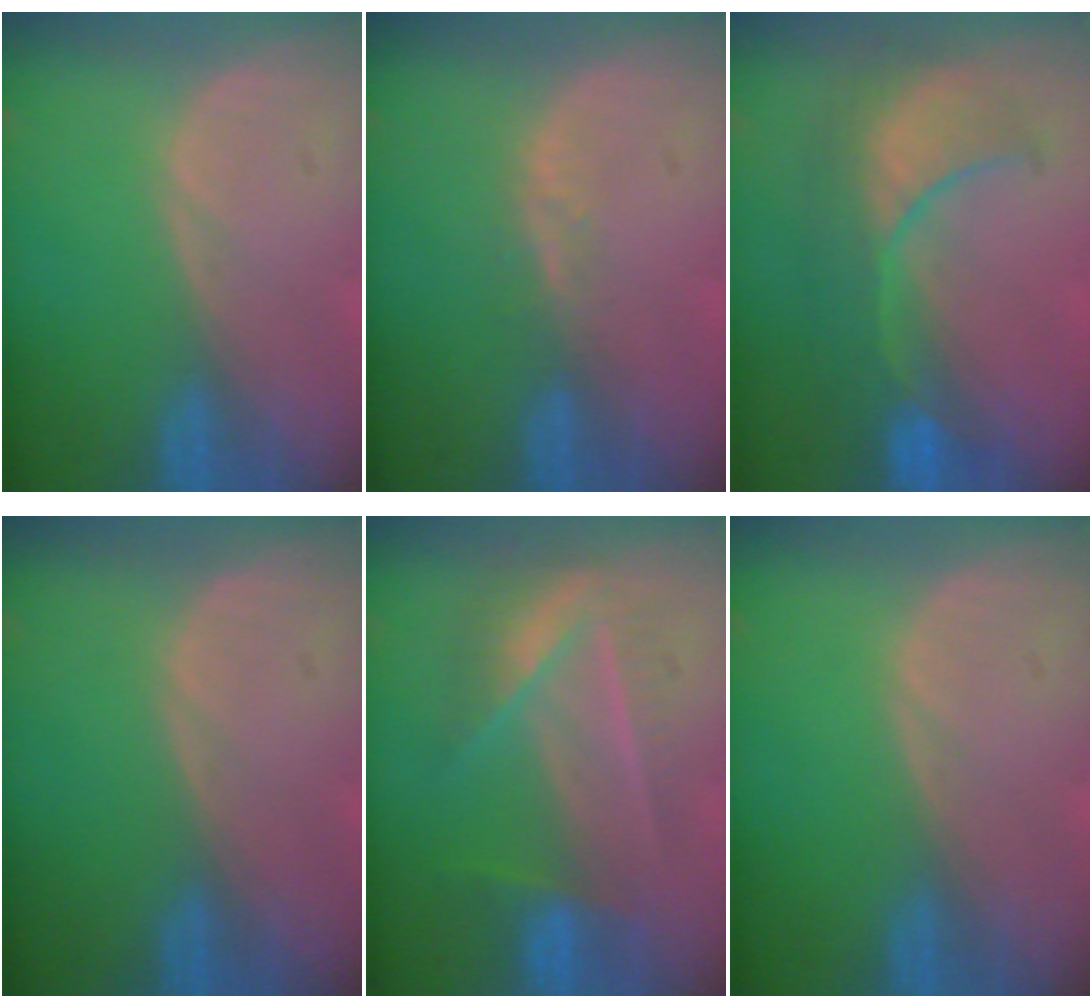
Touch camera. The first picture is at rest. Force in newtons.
{"total": 2.4, "press": 1.8, "slide": 1.5}
{"total": 8.7, "press": 8.6, "slide": 1.5}
{"total": 0.0}
{"total": 7.1, "press": 6.8, "slide": 2.2}
{"total": 0.0}